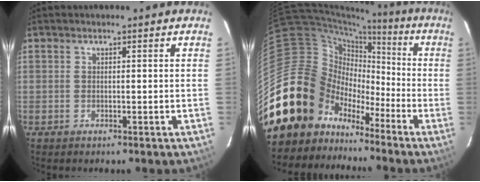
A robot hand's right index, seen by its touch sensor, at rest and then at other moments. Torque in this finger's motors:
{"motor_torque": [0.80, -0.94, 0.08, -0.21]}